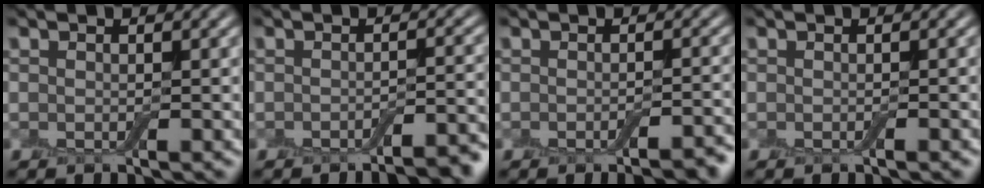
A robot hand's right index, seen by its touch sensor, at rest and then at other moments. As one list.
[{"total": 3.3, "force": [-2.4, 0.7, 2.1], "torque": [-0.023, 0.003, -0.035]}, {"total": 3.0, "force": [-1.7, 0.8, 2.3], "torque": [-0.028, -0.002, -0.022]}, {"total": 0.7, "force": [-0.3, 0.0, 0.6], "torque": [-0.007, 0.001, -0.005]}]